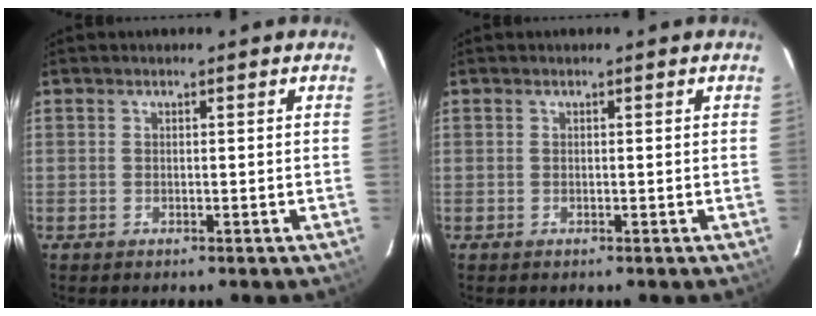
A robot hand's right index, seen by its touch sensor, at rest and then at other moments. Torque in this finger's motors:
{"motor_torque": [-0.01, 0.00, 0.00, 0.00]}